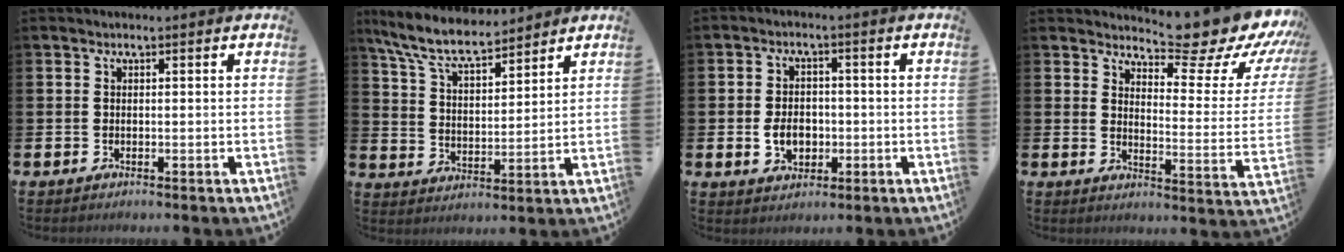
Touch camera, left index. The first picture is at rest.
{"total": 8.0, "force": [7.3, 1.7, 2.9], "torque": [-0.089, -0.035, 0.133]}
{"total": 4.4, "force": [-0.9, 3.3, 2.8], "torque": [-0.040, 0.001, -0.022]}
{"total": 8.4, "force": [7.7, 1.7, 3.0], "torque": [-0.041, -0.077, 0.122]}